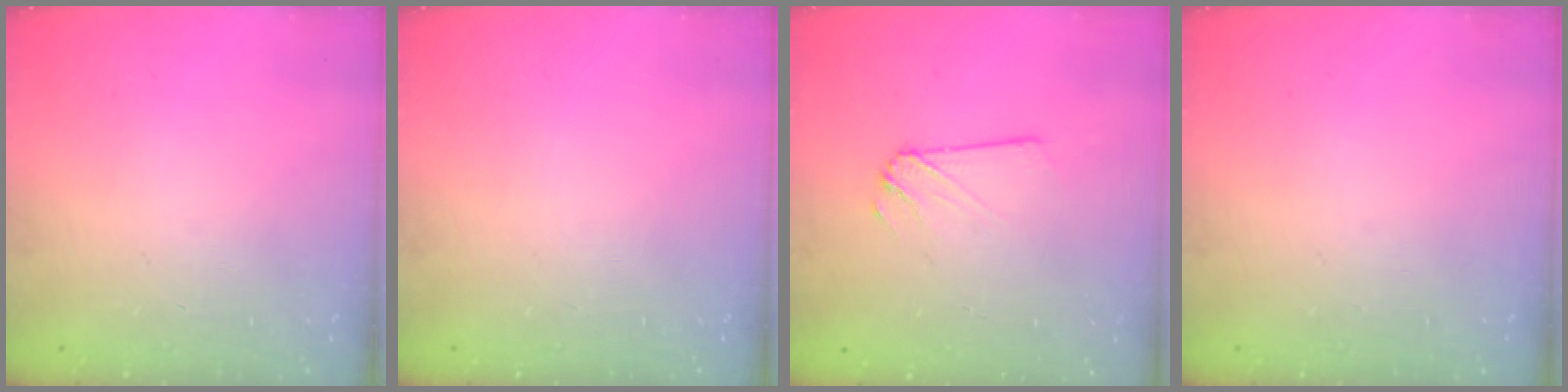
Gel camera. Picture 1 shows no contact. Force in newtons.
{"total": 0.0}
{"total": 2.2, "press": 2.2, "slide": 0.1}
{"total": 0.0}